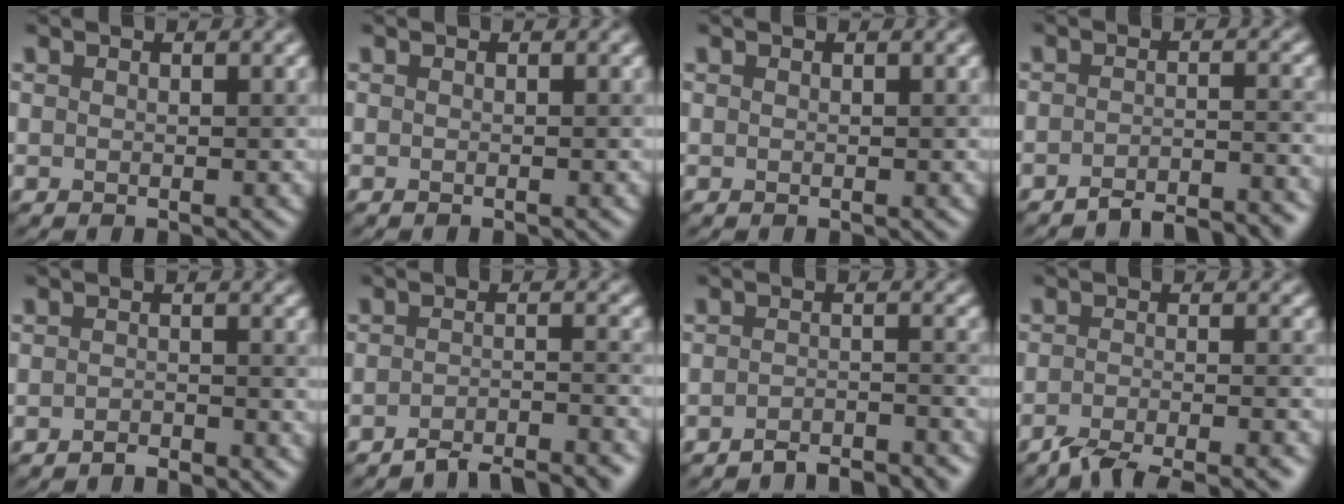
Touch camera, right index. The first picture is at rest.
{"total": 0.0}
{"total": 0.0}
{"total": 4.5, "force": [-4.1, 0.8, 1.8], "torque": [-0.032, 0.002, -0.056]}
{"total": 1.4, "force": [-1.3, 0.1, 0.4], "torque": [-0.007, 0.006, -0.026]}
{"total": 5.3, "force": [-4.6, 1.1, 2.6], "torque": [-0.042, 0.002, -0.066]}
{"total": 3.8, "force": [-3.6, 0.6, 1.2], "torque": [-0.024, 0.003, -0.051]}
{"total": 5.7, "force": [-4.8, 0.9, 3.0], "torque": [-0.049, -0.003, -0.082]}